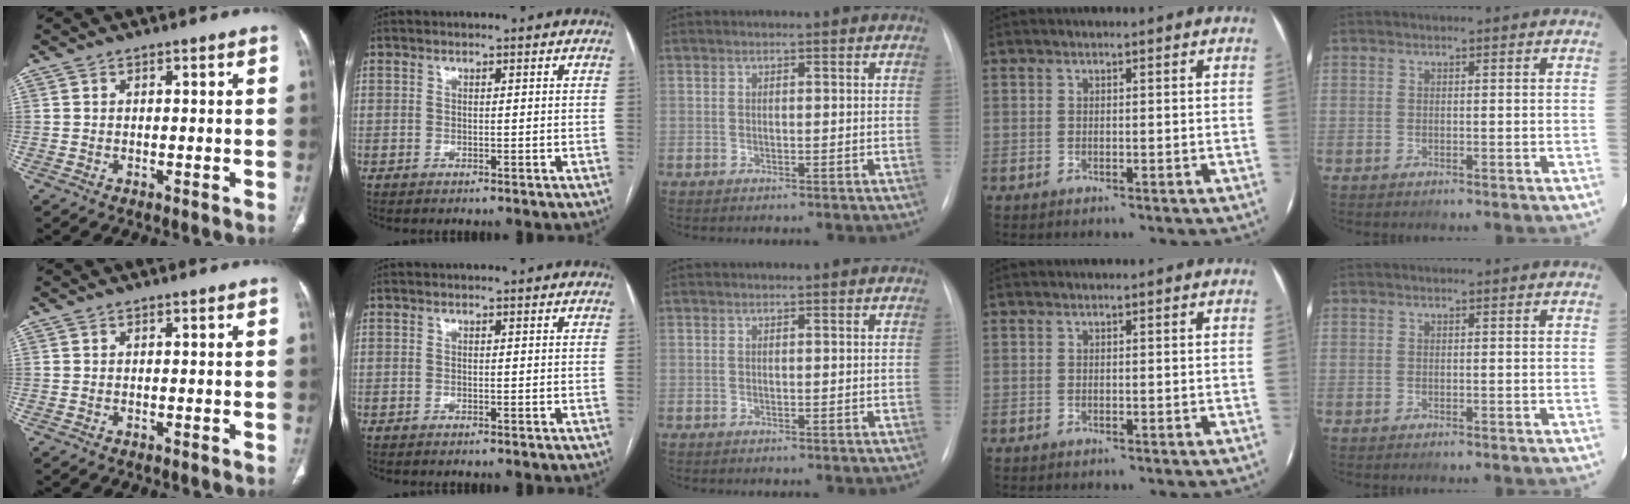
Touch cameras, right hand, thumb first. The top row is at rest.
{}